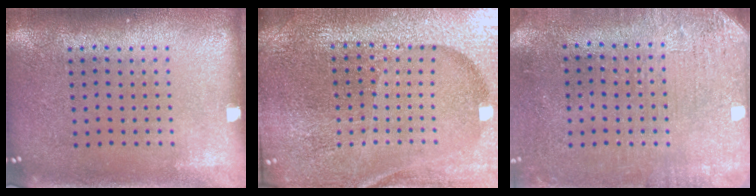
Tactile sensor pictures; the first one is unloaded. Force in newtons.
{"total": 5.0, "press": 4.6, "slide": 1.8}
{"total": 3.1, "press": 2.5, "slide": 1.8}